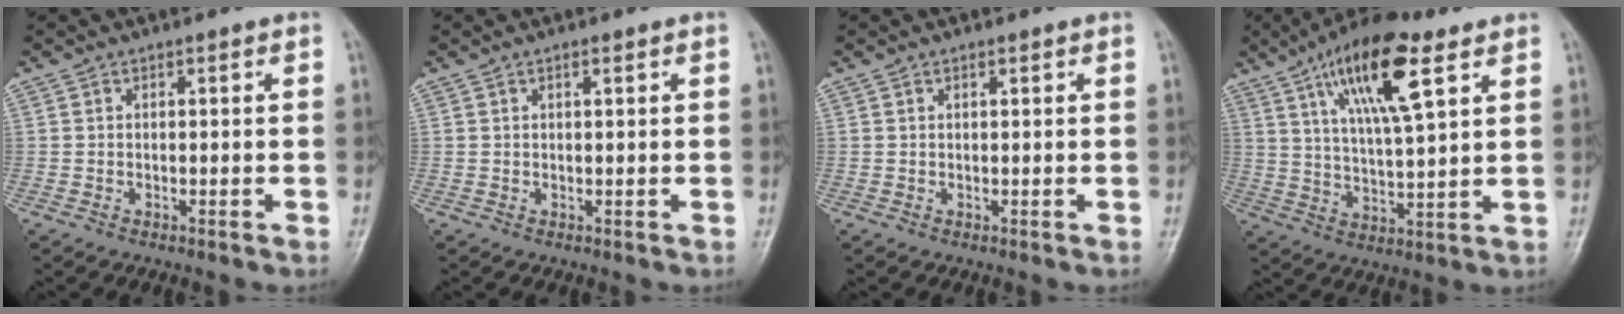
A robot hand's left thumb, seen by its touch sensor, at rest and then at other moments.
{"total": 0.9, "force": [0.5, 0.2, 0.7], "torque": [-0.012, 0.000, 0.007]}
{"total": 0.6, "force": [0.4, 0.2, 0.4], "torque": [-0.007, -0.001, 0.006]}
{"total": 15.7, "force": [7.7, 4.5, 12.9], "torque": [-0.212, -0.020, 0.134]}